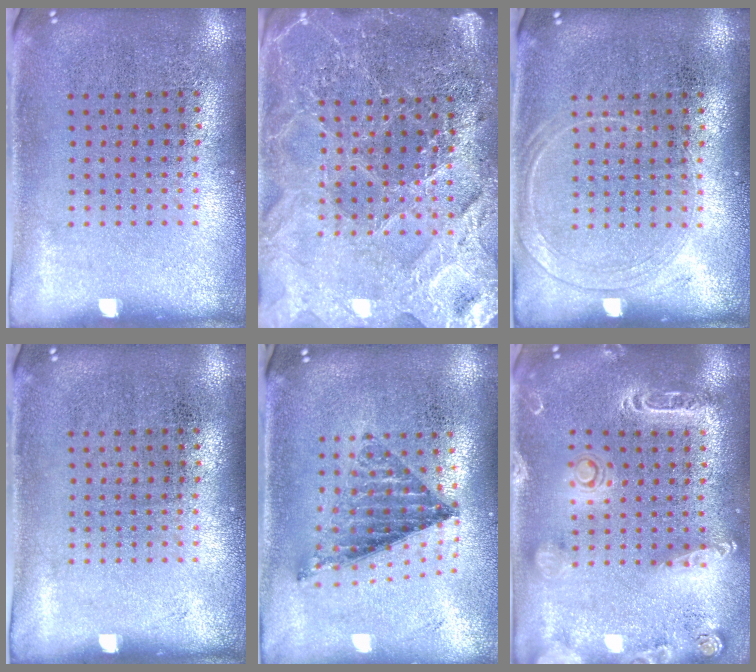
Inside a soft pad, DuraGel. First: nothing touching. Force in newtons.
{"total": 4.4, "press": 4.2, "slide": 1.5}
{"total": 1.2, "press": 1.2, "slide": 0.2}
{"total": 0.0}
{"total": 0.9, "press": 0.9, "slide": 0.2}
{"total": 2.0, "press": 1.9, "slide": 0.7}